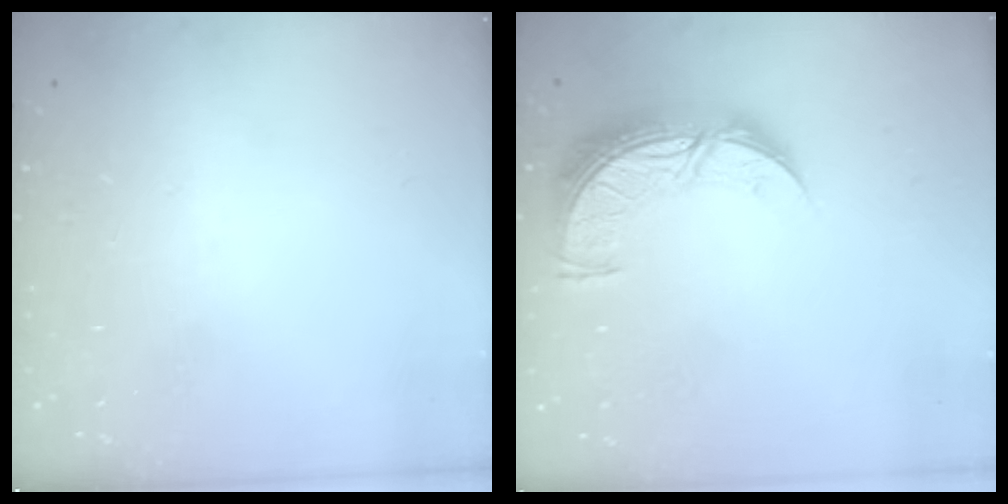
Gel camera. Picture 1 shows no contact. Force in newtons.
{"total": 10.7, "press": 10.6, "slide": 0.8}